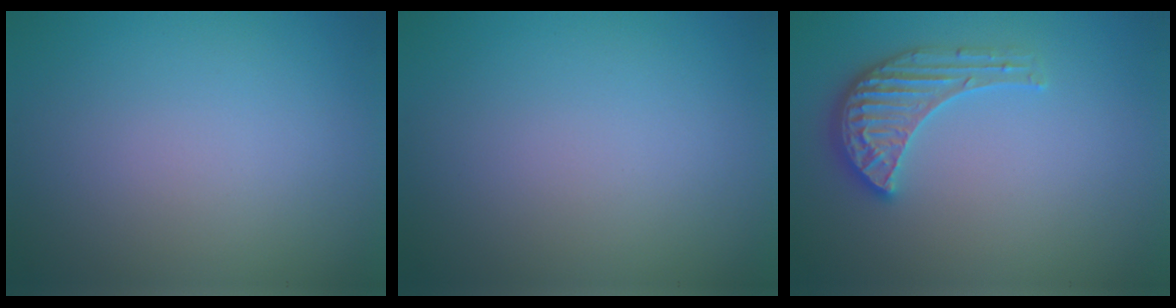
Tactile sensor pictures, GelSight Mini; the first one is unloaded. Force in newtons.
{"total": 0.0}
{"total": 3.4, "press": 3.4, "slide": 0.6}